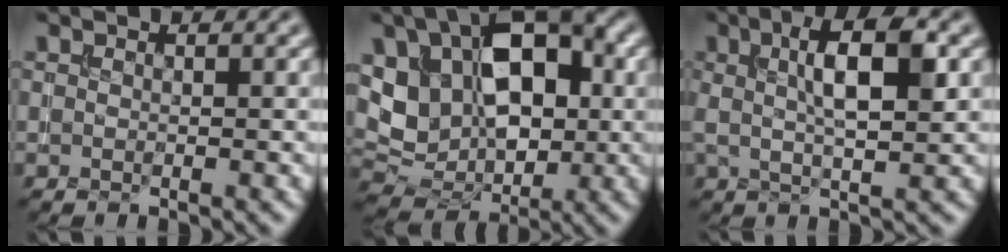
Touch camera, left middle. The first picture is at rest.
{"total": 12.1, "force": [2.0, 8.2, 8.7], "torque": [-0.149, 0.000, 0.038]}
{"total": 6.0, "force": [1.5, 1.5, 5.6], "torque": [-0.088, 0.008, 0.021]}